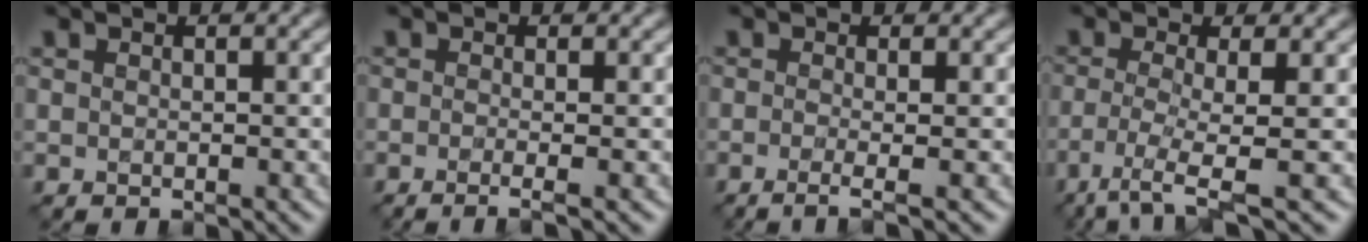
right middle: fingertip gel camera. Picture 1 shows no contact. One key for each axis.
{"total": 2.4, "fx": -0.6, "fy": 1.0, "fz": 2.2, "tx": -0.017, "ty": -0.009, "tz": -0.023}
{"total": 2.5, "fx": -0.7, "fy": 0.9, "fz": 2.3, "tx": -0.025, "ty": -0.007, "tz": -0.022}
{"total": 4.1, "fx": -2.0, "fy": 0.5, "fz": 3.5, "tx": -0.069, "ty": -0.012, "tz": -0.049}